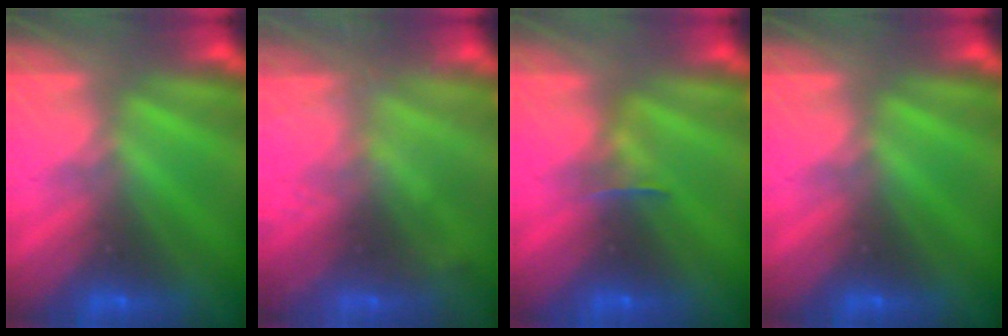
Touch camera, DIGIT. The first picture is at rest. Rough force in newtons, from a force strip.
{"total": 2.1}
{"total": 2.4}
{"total": 0.0}